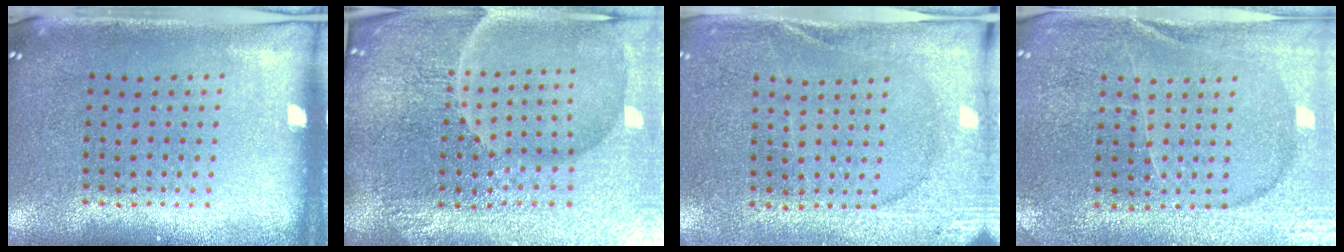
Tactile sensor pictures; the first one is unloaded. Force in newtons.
{"total": 7.2, "press": 6.3, "slide": 3.5}
{"total": 2.6, "press": 2.5, "slide": 0.5}
{"total": 1.8, "press": 1.8, "slide": 0.2}